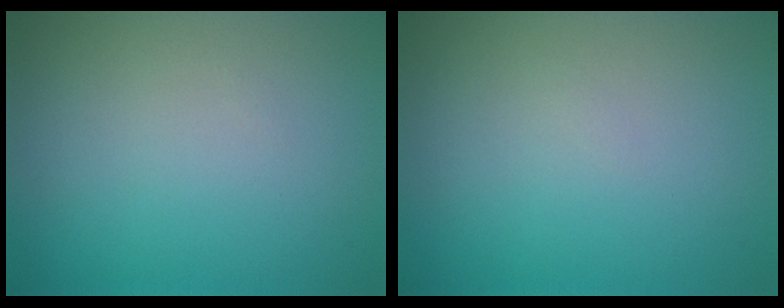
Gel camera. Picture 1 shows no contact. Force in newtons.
{"total": 0.0}